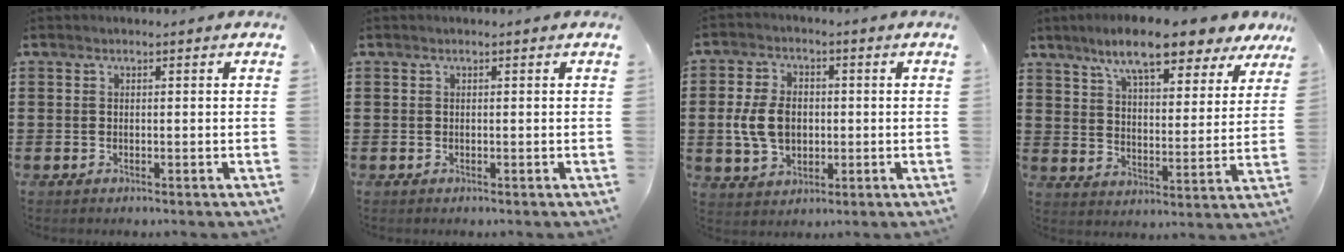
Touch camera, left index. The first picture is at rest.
{"total": 0.0}
{"total": 7.2, "force": [-0.3, 5.2, 5.0], "torque": [-0.113, 0.006, -0.011]}
{"total": 10.2, "force": [8.3, 1.7, 5.8], "torque": [-0.122, -0.026, 0.142]}